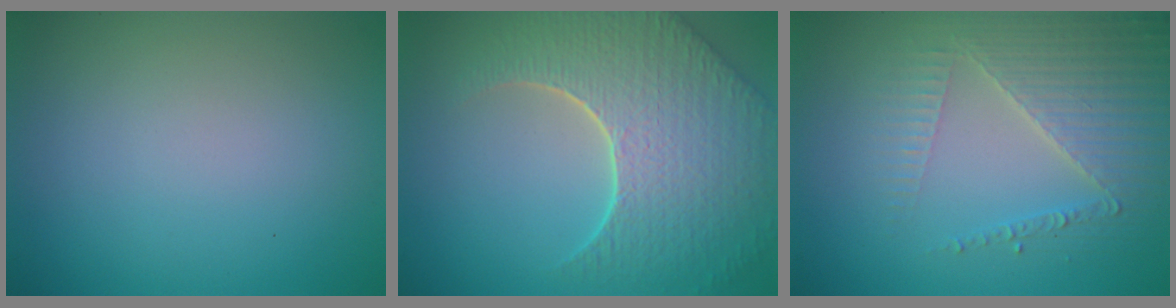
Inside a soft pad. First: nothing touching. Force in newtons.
{"total": 8.7, "press": 6.2, "slide": 6.2}
{"total": 4.1, "press": 4.0, "slide": 0.6}